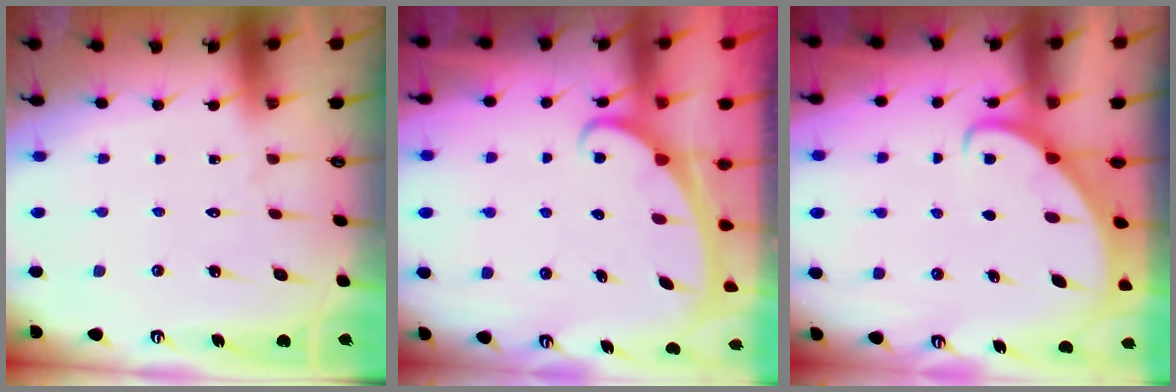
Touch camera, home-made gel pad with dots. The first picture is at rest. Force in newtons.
{"total": 2.4, "press": 2.4, "slide": 0.3}
{"total": 2.0, "press": 2.0, "slide": 0.3}